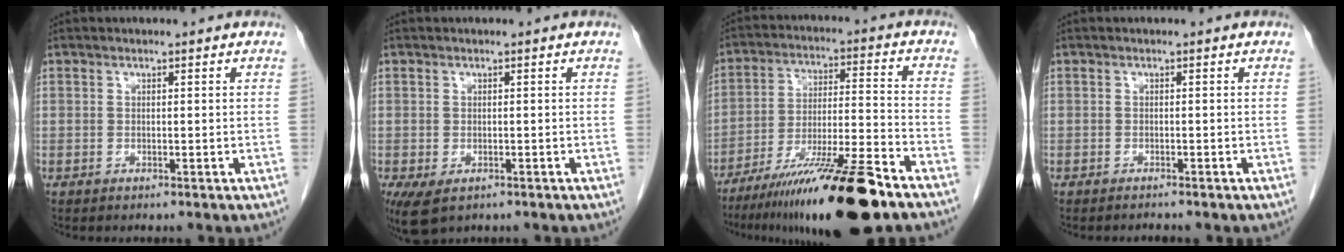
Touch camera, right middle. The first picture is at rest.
{"total": 4.8, "force": [-2.5, 2.9, 2.9], "torque": [-0.053, -0.011, -0.037]}
{"total": 18.6, "force": [-13.4, 0.6, 12.9], "torque": [-0.192, -0.026, -0.227]}
{"total": 0.9, "force": [-0.8, 0.2, 0.1], "torque": [-0.004, -0.002, -0.008]}